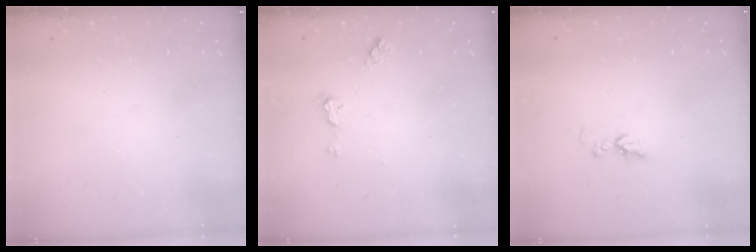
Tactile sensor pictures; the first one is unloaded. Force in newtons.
{"total": 5.1, "press": 5.0, "slide": 0.6}
{"total": 6.9, "press": 6.8, "slide": 0.8}